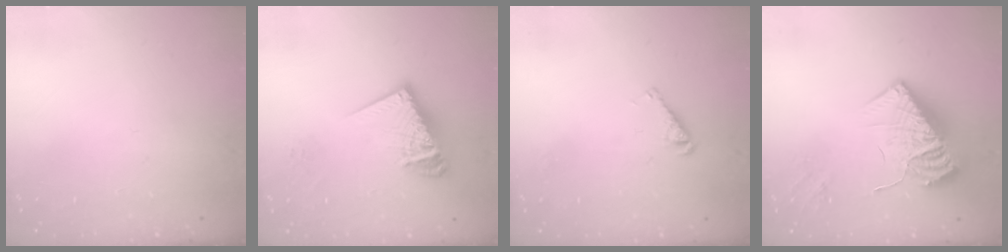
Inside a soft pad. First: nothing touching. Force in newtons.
{"total": 12.6, "press": 12.5, "slide": 1.1}
{"total": 3.4, "press": 3.4, "slide": 0.2}
{"total": 14.4, "press": 14.3, "slide": 1.6}